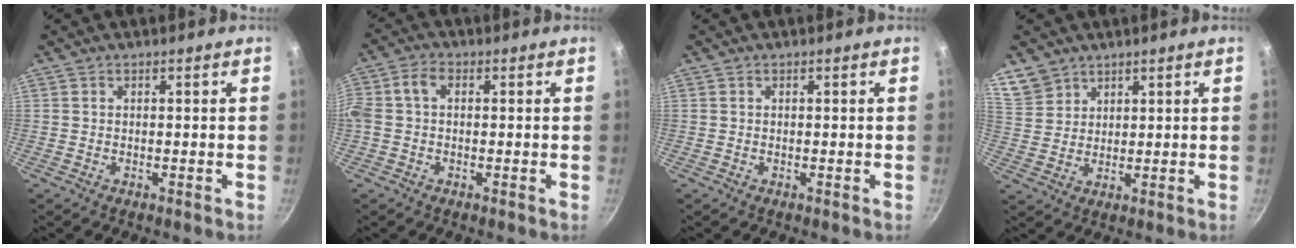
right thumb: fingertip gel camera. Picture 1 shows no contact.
{"total": 5.5, "force": [0.3, 3.6, 4.1], "torque": [-0.089, 0.019, -0.006]}
{"total": 0.0}
{"total": 6.0, "force": [4.4, 3.9, 1.0], "torque": [-0.002, -0.006, 0.093]}